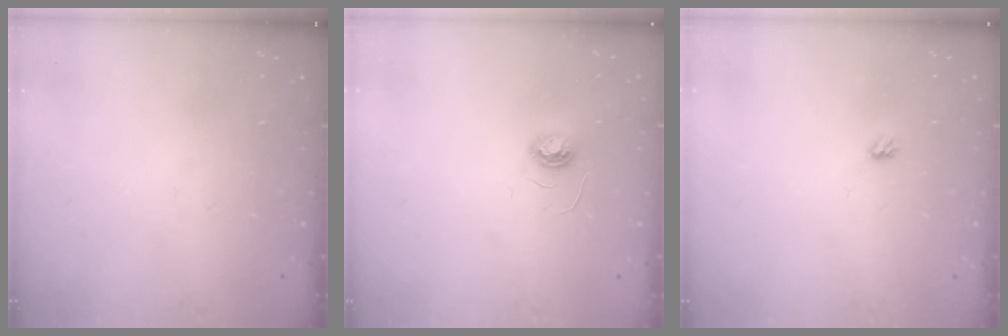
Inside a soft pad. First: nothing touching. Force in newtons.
{"total": 4.0, "press": 4.0, "slide": 0.3}
{"total": 2.9, "press": 2.9, "slide": 0.5}